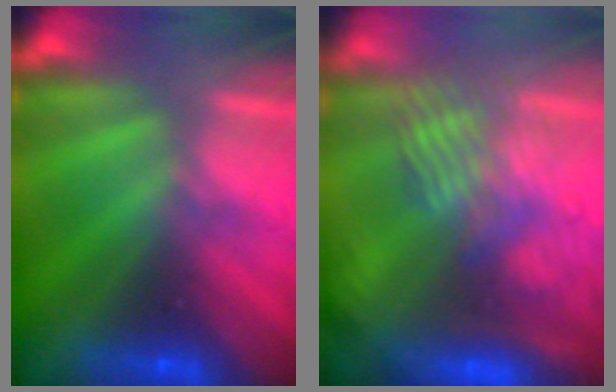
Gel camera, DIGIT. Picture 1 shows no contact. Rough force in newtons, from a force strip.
{"total": 8.5}